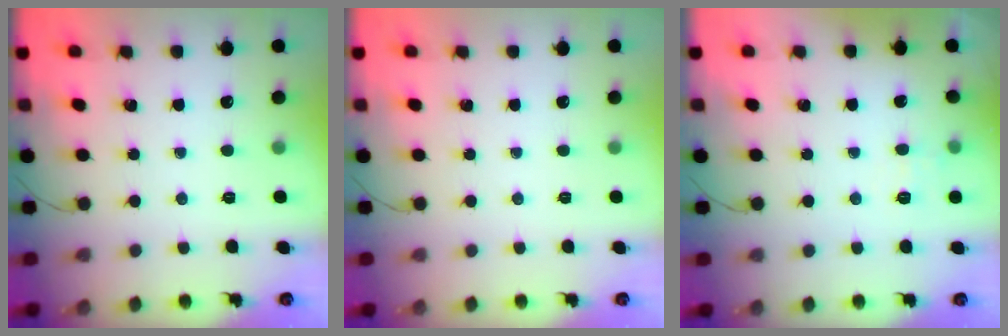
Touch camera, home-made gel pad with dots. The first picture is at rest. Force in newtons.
{"total": 0.0}
{"total": 3.6, "press": 3.3, "slide": 1.3}